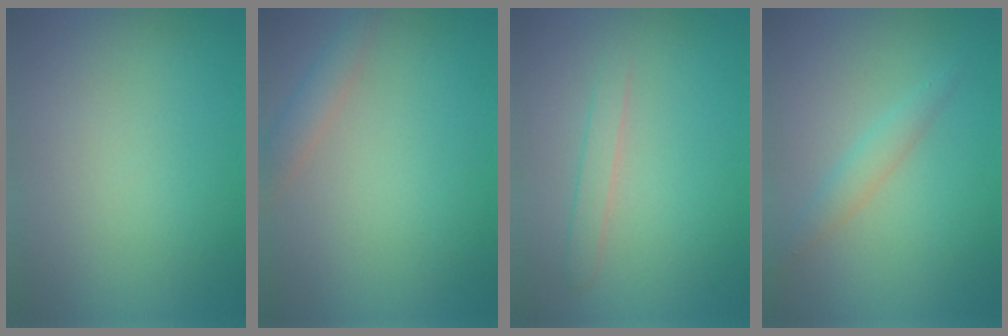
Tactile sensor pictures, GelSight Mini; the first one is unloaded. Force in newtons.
{"total": 1.9, "press": 1.9, "slide": 0.1}
{"total": 1.4, "press": 1.4, "slide": 0.1}
{"total": 1.7, "press": 1.7, "slide": 0.1}